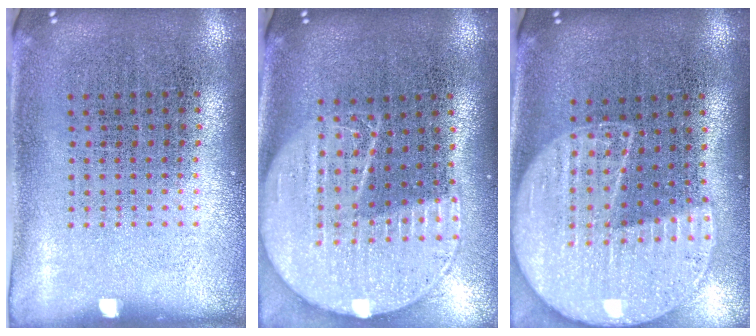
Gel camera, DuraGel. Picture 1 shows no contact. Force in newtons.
{"total": 2.1, "press": 1.8, "slide": 1.0}
{"total": 2.0, "press": 1.8, "slide": 0.8}